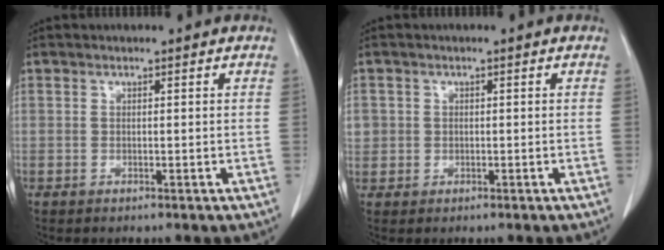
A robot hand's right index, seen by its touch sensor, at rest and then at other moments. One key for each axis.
{"total": 2.4, "fx": 0.3, "fy": 2.4, "fz": 0.5, "tx": -0.006, "ty": 0.004, "tz": 0.008}